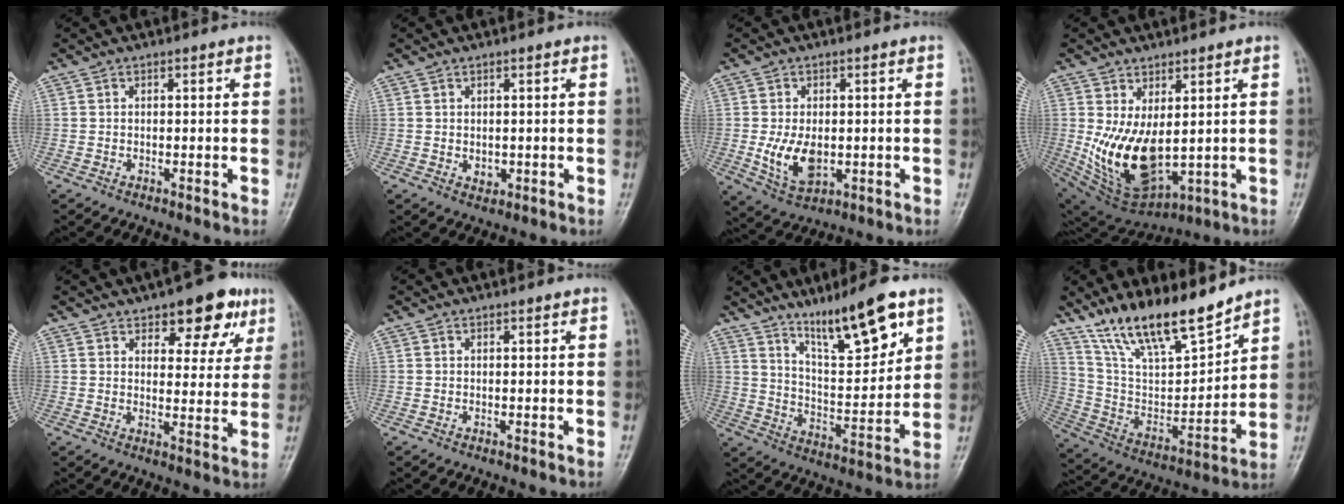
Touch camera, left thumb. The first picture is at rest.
{"total": 1.8, "force": [0.0, 1.4, 1.2], "torque": [-0.013, -0.002, 0.005]}
{"total": 7.9, "force": [-0.9, 4.8, 6.1], "torque": [-0.105, -0.012, -0.005]}
{"total": 13.5, "force": [1.0, 7.2, 11.4], "torque": [-0.196, -0.028, 0.047]}
{"total": 10.9, "force": [6.4, 5.2, 7.1], "torque": [-0.049, -0.026, 0.082]}
{"total": 0.0}
{"total": 14.6, "force": [9.6, 3.3, 10.4], "torque": [-0.149, -0.061, 0.171]}
{"total": 17.1, "force": [13.9, 4.3, 9.0], "torque": [-0.133, -0.071, 0.264]}